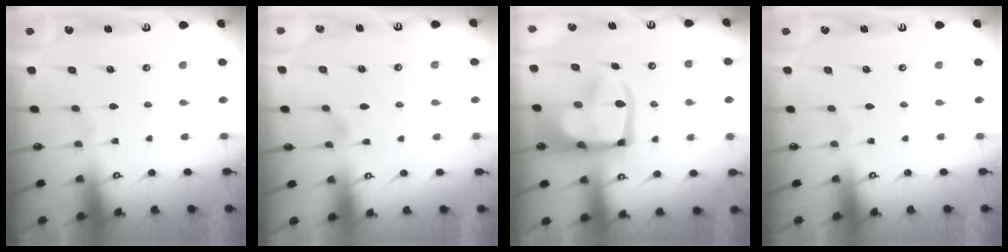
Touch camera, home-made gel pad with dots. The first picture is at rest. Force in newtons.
{"total": 1.0, "press": 0.0, "slide": 1.0}
{"total": 14.4, "press": 14.3, "slide": 2.0}
{"total": 0.0}